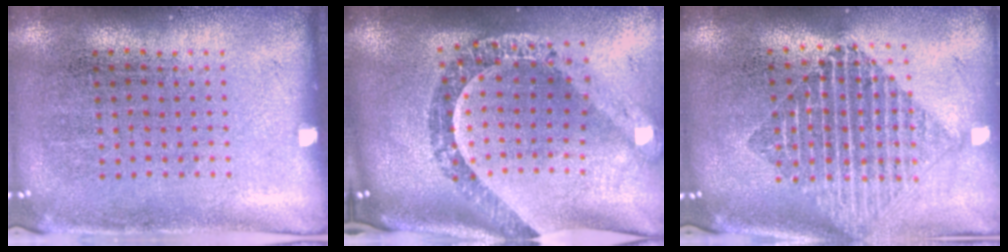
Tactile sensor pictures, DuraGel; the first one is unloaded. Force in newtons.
{"total": 2.5, "press": 2.1, "slide": 1.3}
{"total": 1.9, "press": 1.6, "slide": 1.1}